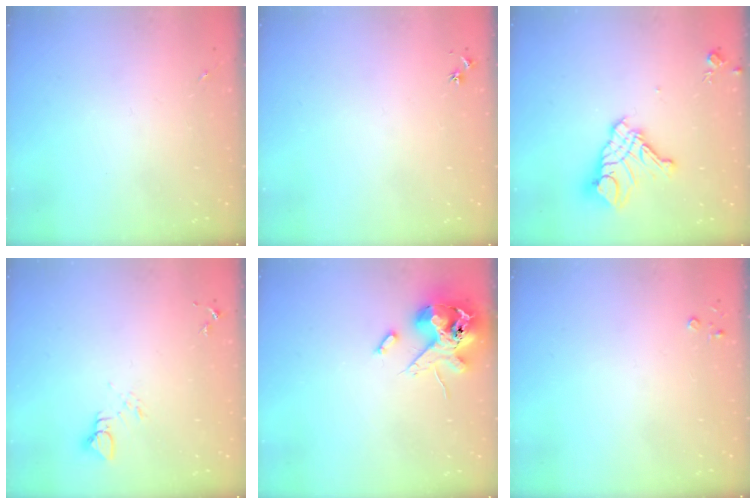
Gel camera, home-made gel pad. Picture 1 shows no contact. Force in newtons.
{"total": 3.0, "press": 2.9, "slide": 0.4}
{"total": 14.3, "press": 14.2, "slide": 1.6}
{"total": 3.4, "press": 3.4, "slide": 0.2}
{"total": 14.2, "press": 14.0, "slide": 2.4}
{"total": 2.2, "press": 2.2, "slide": 0.3}